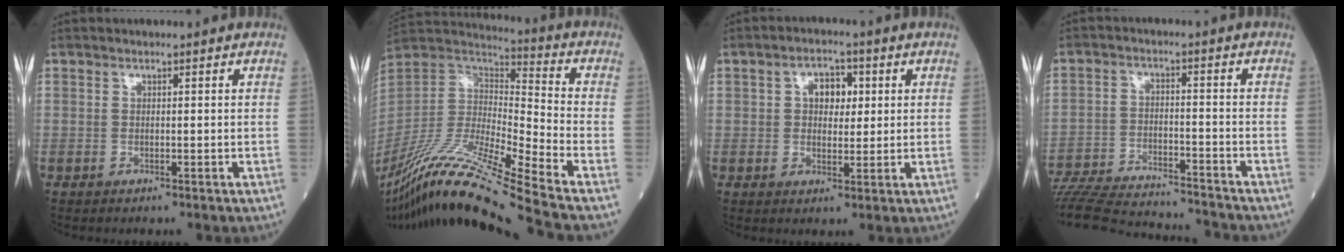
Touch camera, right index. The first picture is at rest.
{"total": 22.6, "force": [-17.8, -1.9, 13.8], "torque": [-0.299, -0.037, -0.336]}
{"total": 4.8, "force": [1.2, 2.9, 3.6], "torque": [-0.054, 0.013, 0.019]}
{"total": 21.2, "force": [-19.9, 2.6, 6.7], "torque": [-0.158, -0.027, -0.301]}